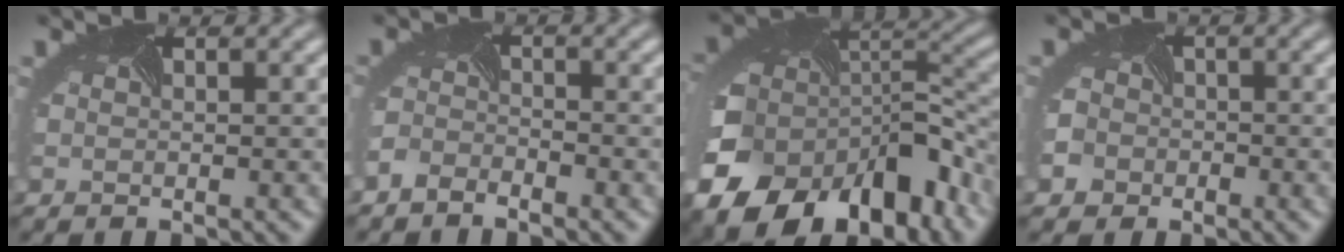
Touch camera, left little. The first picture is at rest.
{"total": 2.3, "force": [-2.2, 0.6, 0.4], "torque": [-0.016, -0.007, -0.050]}
{"total": 16.5, "force": [-7.7, 10.7, 9.9], "torque": [-0.218, -0.057, -0.099]}
{"total": 4.2, "force": [-2.3, 3.4, 0.8], "torque": [-0.001, -0.011, -0.043]}